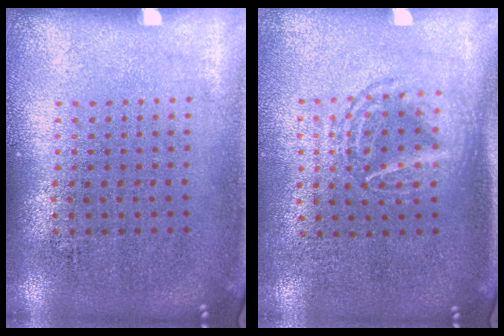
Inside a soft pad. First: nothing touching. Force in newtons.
{"total": 1.5, "press": 1.3, "slide": 0.7}